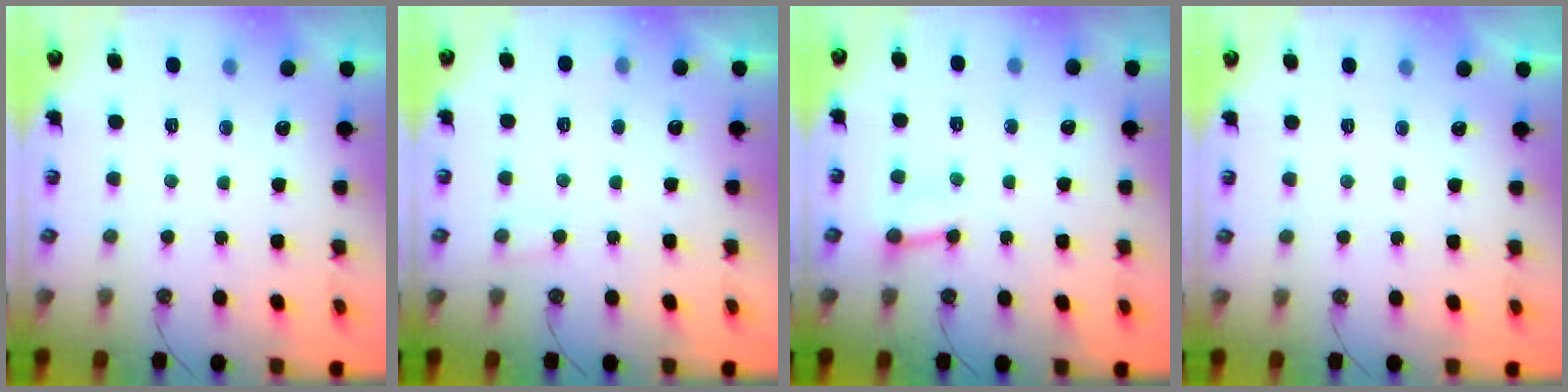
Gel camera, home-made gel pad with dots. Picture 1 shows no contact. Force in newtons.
{"total": 6.3, "press": 6.3, "slide": 0.4}
{"total": 2.9, "press": 2.9, "slide": 0.2}
{"total": 0.0}